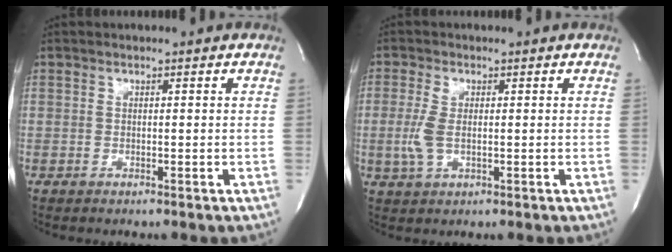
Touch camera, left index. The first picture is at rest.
{"total": 4.0, "force": [-0.1, 1.7, 3.6], "torque": [-0.098, -0.004, 0.003]}